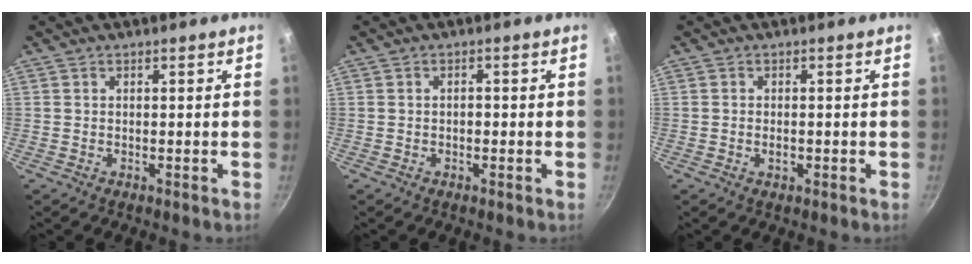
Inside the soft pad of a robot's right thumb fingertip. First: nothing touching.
{"total": 1.0, "force": [-0.3, 0.7, 0.7], "torque": [-0.010, 0.005, -0.006]}
{"total": 1.4, "force": [-0.4, 0.8, 1.0], "torque": [-0.017, 0.001, -0.008]}